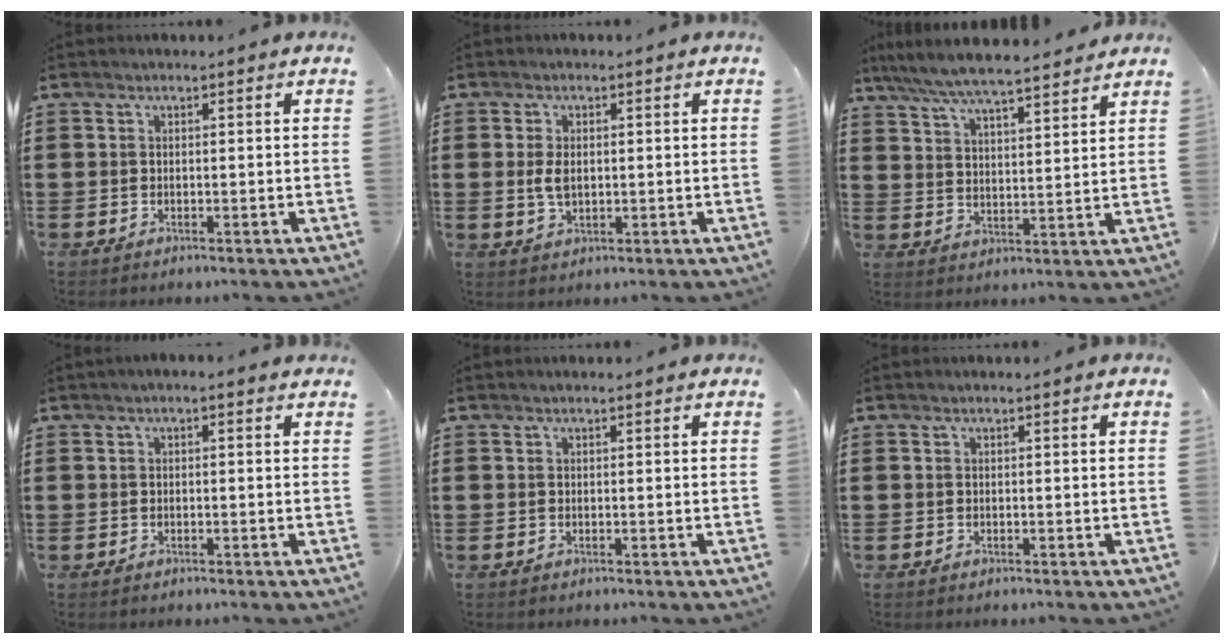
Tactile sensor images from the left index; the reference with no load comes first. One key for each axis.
{"total": 3.2, "fx": 0.2, "fy": 1.8, "fz": 2.6, "tx": -0.069, "ty": -0.001, "tz": -0.002}
{"total": 6.2, "fx": 5.8, "fy": 0.2, "fz": 2.3, "tx": -0.067, "ty": -0.027, "tz": 0.100}
{"total": 0.6, "fx": -0.2, "fy": 0.2, "fz": 0.5, "tx": -0.010, "ty": 0.000, "tz": -0.004}
{"total": 0.0}
{"total": 0.0}